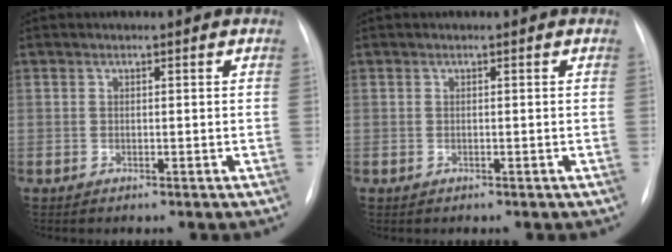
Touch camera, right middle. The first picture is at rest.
{"total": 0.0}